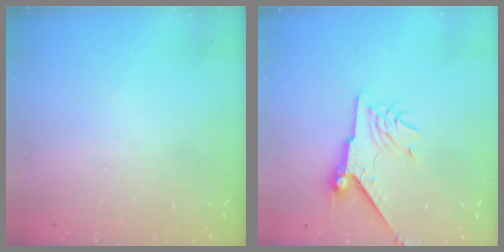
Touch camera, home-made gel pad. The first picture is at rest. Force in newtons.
{"total": 7.6, "press": 7.6, "slide": 1.0}